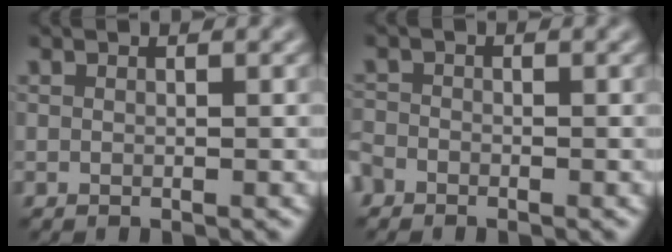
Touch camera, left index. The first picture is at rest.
{"total": 1.5, "force": [-1.2, 1.0, 0.2], "torque": [0.000, 0.003, -0.029]}